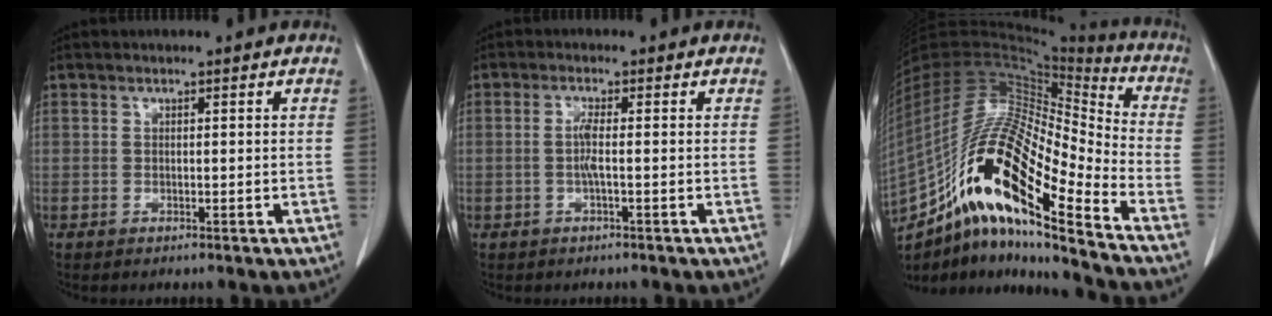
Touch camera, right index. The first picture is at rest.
{"total": 2.1, "force": [-0.3, -0.2, 2.1], "torque": [-0.040, 0.003, -0.006]}
{"total": 25.2, "force": [-14.8, 4.2, 20.0], "torque": [-0.403, -0.008, -0.271]}